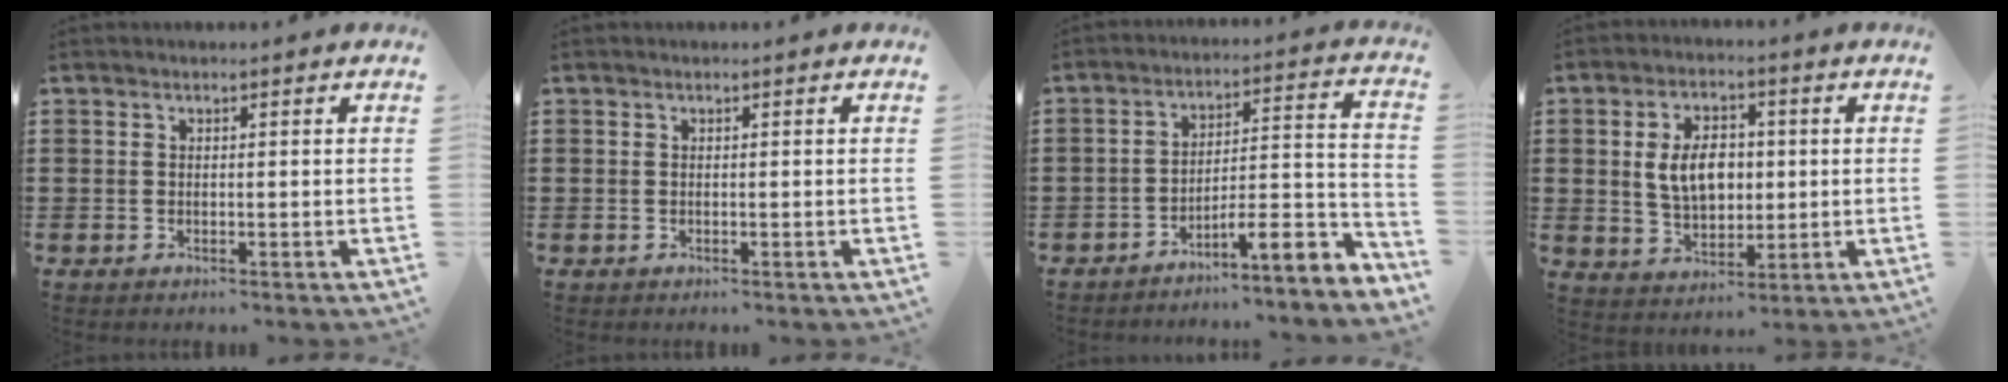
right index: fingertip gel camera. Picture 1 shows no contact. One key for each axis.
{"total": 0.0}
{"total": 6.9, "fx": -5.3, "fy": 0.7, "fz": 4.4, "tx": -0.062, "ty": -0.017, "tz": -0.103}
{"total": 7.3, "fx": 0.7, "fy": 4.7, "fz": 5.6, "tx": -0.115, "ty": 0.004, "tz": 0.004}